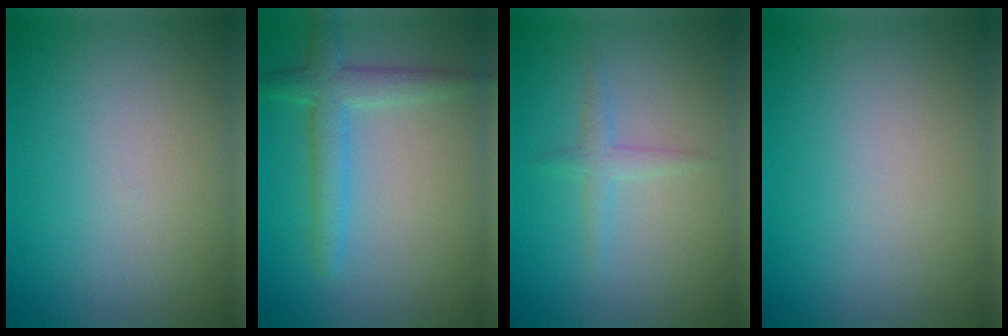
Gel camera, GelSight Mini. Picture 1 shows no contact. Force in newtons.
{"total": 3.5, "press": 3.5, "slide": 0.2}
{"total": 1.5, "press": 1.5, "slide": 0.0}
{"total": 0.0}